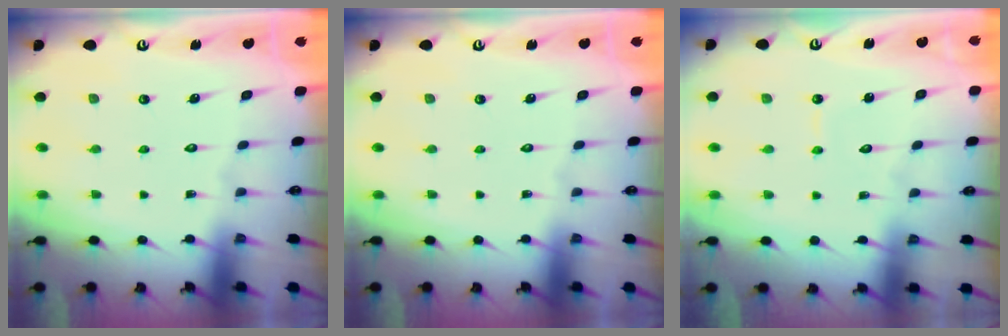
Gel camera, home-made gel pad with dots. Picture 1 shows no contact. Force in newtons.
{"total": 0.0}
{"total": 2.6, "press": 2.6, "slide": 0.3}